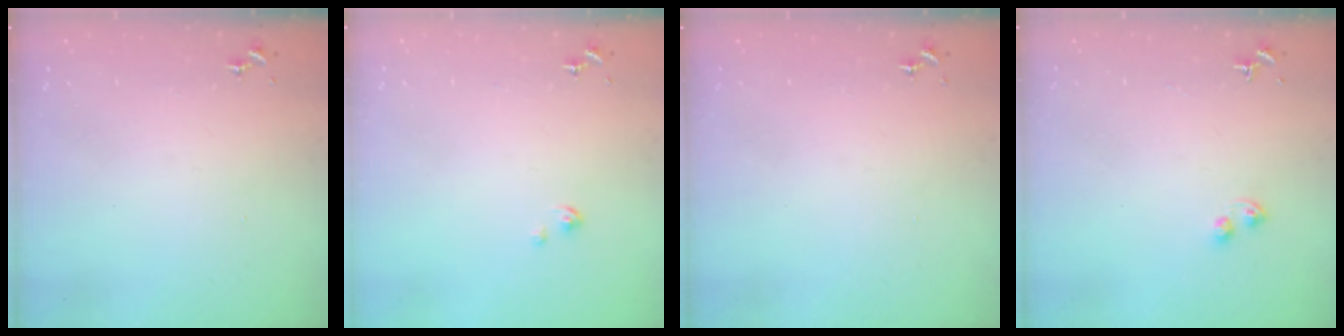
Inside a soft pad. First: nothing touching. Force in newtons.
{"total": 1.0, "press": 1.0, "slide": 0.2}
{"total": 0.0}
{"total": 3.2, "press": 3.1, "slide": 0.9}